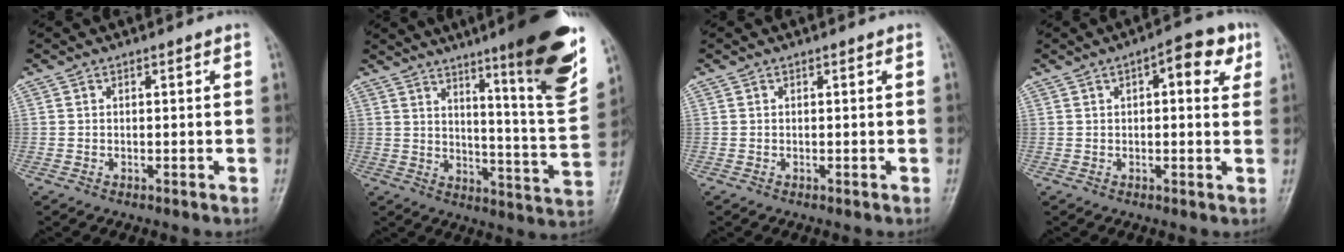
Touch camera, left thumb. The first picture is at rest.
{"total": 20.0, "force": [11.6, 2.0, 16.2], "torque": [-0.191, -0.065, 0.168]}
{"total": 0.0}
{"total": 7.6, "force": [2.8, 3.3, 6.3], "torque": [-0.060, 0.005, 0.028]}